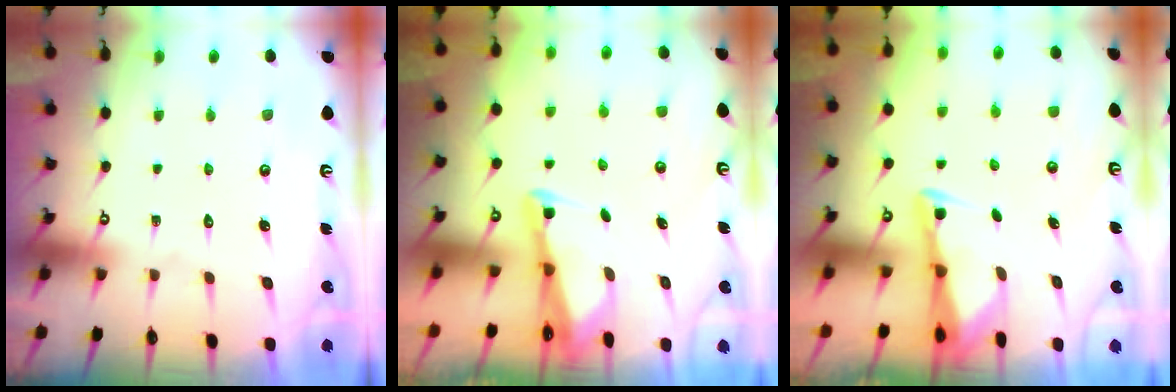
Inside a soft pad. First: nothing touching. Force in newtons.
{"total": 2.5, "press": 2.5, "slide": 0.2}
{"total": 3.3, "press": 3.3, "slide": 0.3}